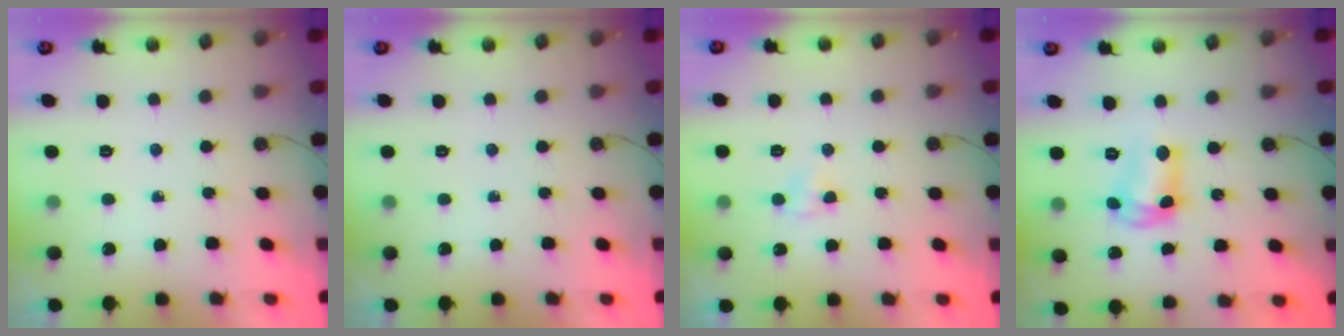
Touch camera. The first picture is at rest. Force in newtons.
{"total": 0.0}
{"total": 2.8, "press": 2.8, "slide": 0.3}
{"total": 10.1, "press": 10.1, "slide": 0.5}